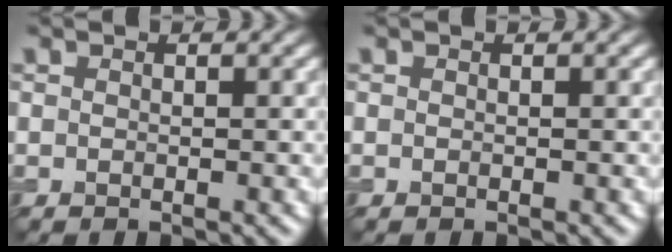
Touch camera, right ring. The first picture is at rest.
{"total": 0.0}